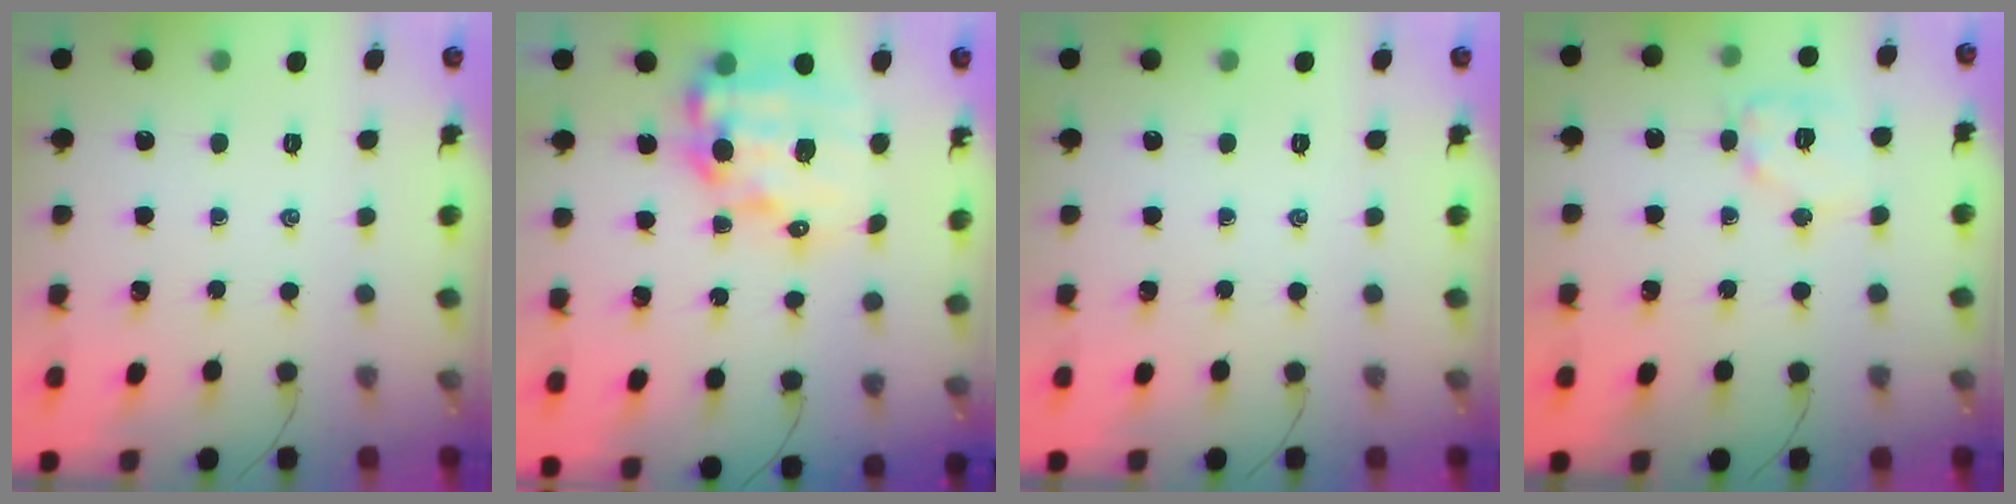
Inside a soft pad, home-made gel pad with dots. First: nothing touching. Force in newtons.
{"total": 15.6, "press": 15.2, "slide": 3.3}
{"total": 0.0}
{"total": 9.7, "press": 9.7, "slide": 0.7}